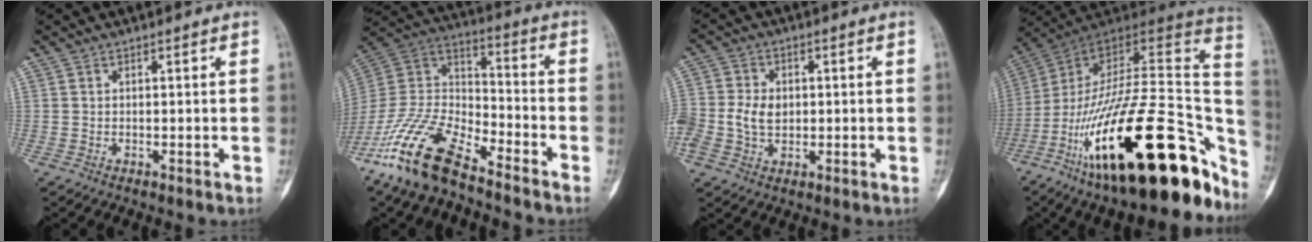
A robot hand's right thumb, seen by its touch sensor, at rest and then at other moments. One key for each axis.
{"total": 18.4, "fx": -13.2, "fy": 6.8, "fz": 10.9, "tx": -0.216, "ty": 0.065, "tz": -0.254}
{"total": 8.1, "fx": -0.3, "fy": 6.1, "fz": 5.3, "tx": -0.107, "ty": 0.009, "tz": -0.002}
{"total": 38.2, "fx": -16.6, "fy": 13.9, "fz": 31.4, "tx": -0.408, "ty": 0.062, "tz": -0.261}